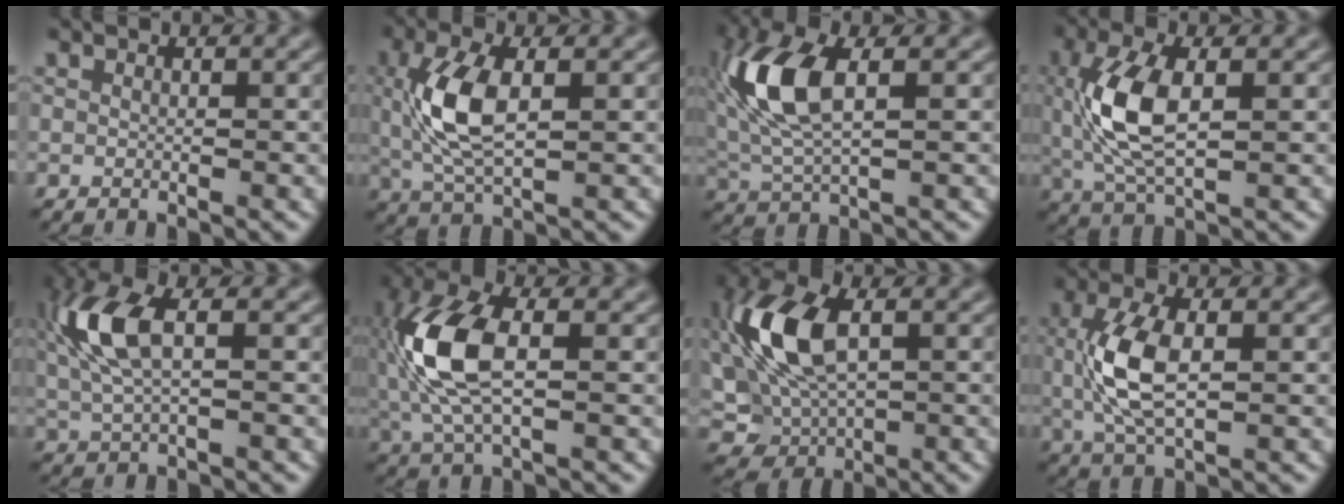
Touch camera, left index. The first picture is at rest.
{"total": 6.4, "force": [0.7, 2.8, 5.7], "torque": [-0.132, 0.005, 0.015]}
{"total": 7.4, "force": [1.6, 3.0, 6.6], "torque": [-0.152, 0.013, 0.024]}
{"total": 7.1, "force": [0.6, 3.2, 6.3], "torque": [-0.145, 0.005, 0.014]}
{"total": 6.1, "force": [1.5, 2.3, 5.4], "torque": [-0.130, 0.011, 0.026]}
{"total": 8.6, "force": [0.4, 3.9, 7.7], "torque": [-0.175, 0.014, 0.003]}
{"total": 9.6, "force": [1.4, 5.5, 7.8], "torque": [-0.176, 0.011, 0.021]}
{"total": 6.2, "force": [0.3, 2.8, 5.5], "torque": [-0.128, 0.004, 0.008]}